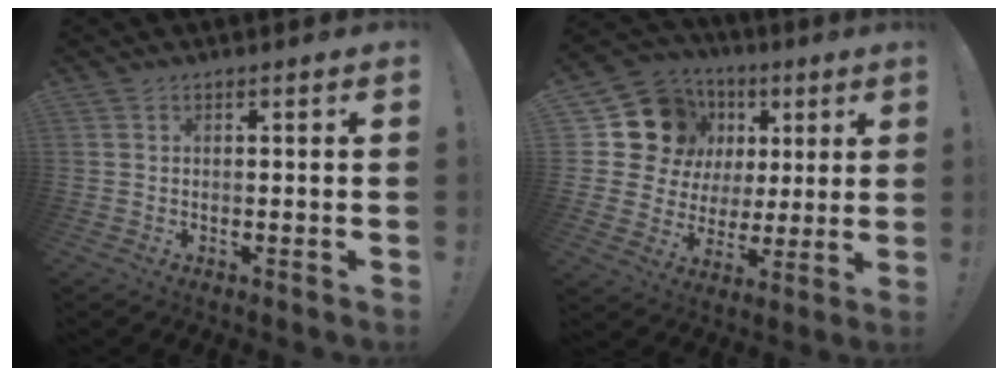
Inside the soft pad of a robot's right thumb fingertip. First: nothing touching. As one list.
[{"total": 17.4, "force": [6.1, 14.6, 7.3], "torque": [-0.108, -0.029, 0.144]}]